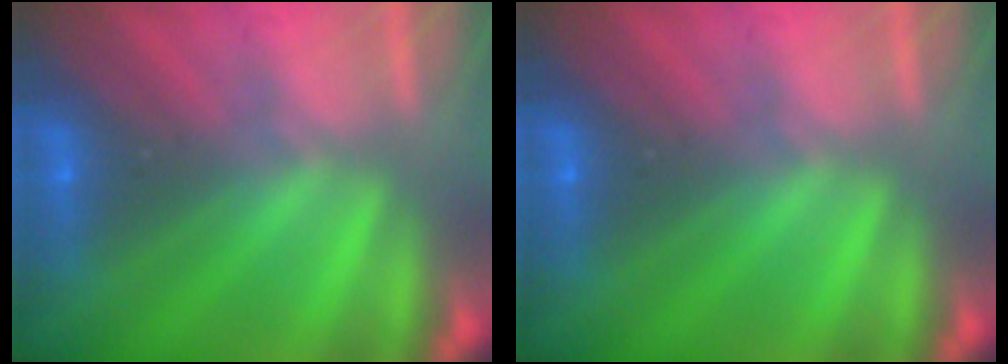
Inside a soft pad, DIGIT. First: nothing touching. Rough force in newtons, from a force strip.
{"total": 0.0}